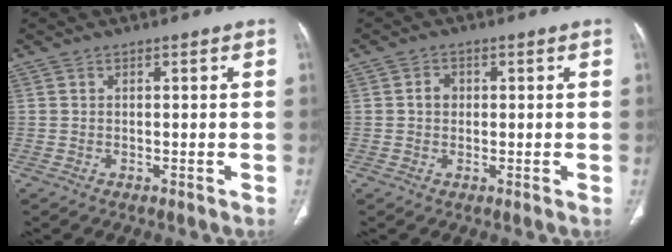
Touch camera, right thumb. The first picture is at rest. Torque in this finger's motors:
{"motor_torque": [-0.31, 0.11, 0.31, -0.08, -0.03]}